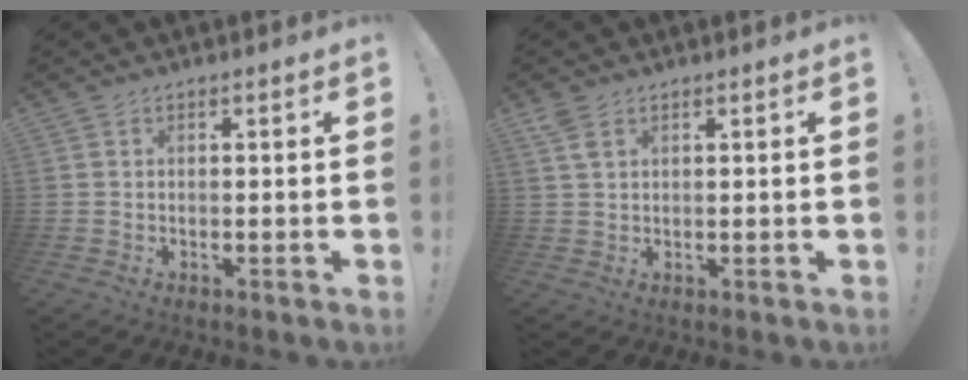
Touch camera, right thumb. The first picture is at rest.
{"total": 3.2, "force": [1.9, 1.6, 2.1], "torque": [-0.038, -0.006, 0.035]}